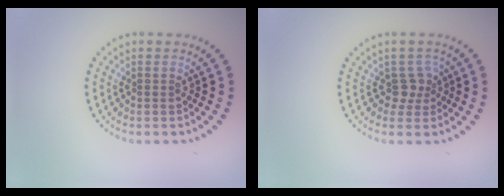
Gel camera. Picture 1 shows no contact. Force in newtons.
{"total": 1.9, "press": 1.4, "slide": 1.2}